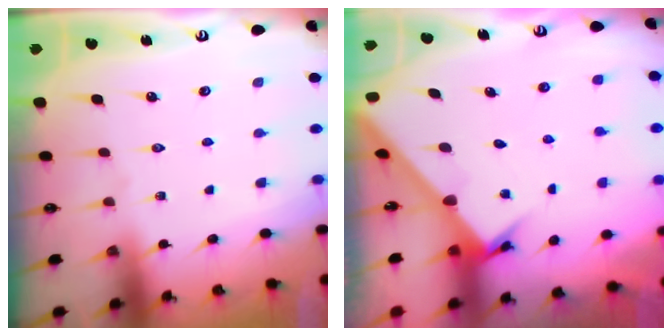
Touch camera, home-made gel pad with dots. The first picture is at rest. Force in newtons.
{"total": 2.5, "press": 2.5, "slide": 0.3}